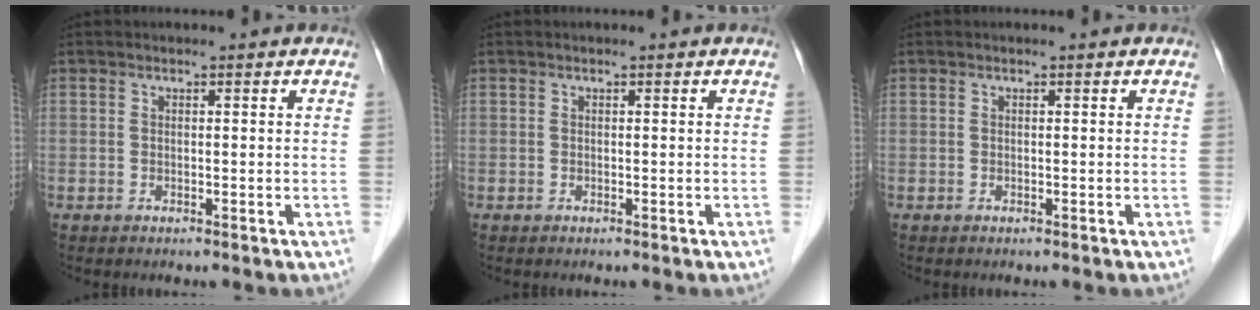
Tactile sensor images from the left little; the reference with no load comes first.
{"total": 0.0}
{"total": 0.0}